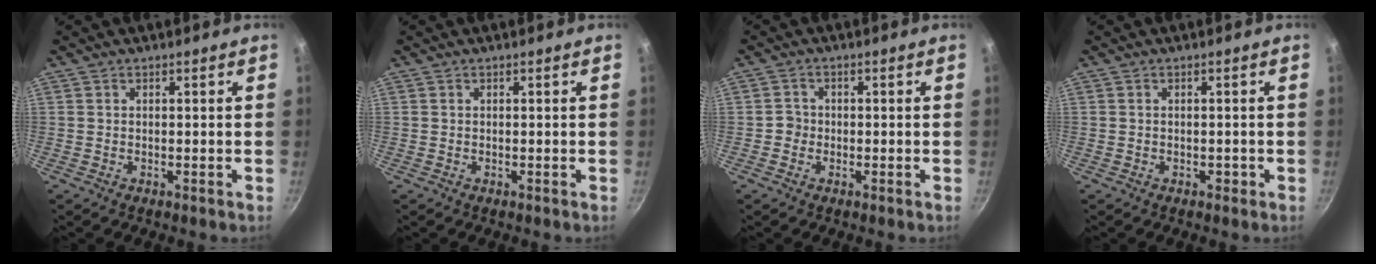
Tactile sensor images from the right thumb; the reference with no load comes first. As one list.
[{"total": 0.0}, {"total": 2.1, "force": [-0.7, 1.9, 0.4], "torque": [0.006, 0.007, -0.015]}, {"total": 0.8, "force": [-0.4, 0.6, 0.3], "torque": [-0.001, 0.004, -0.003]}]